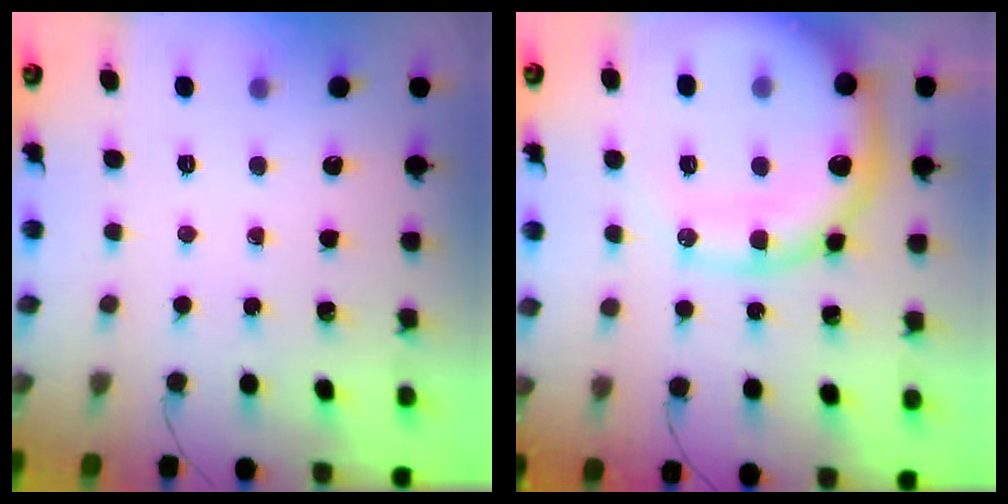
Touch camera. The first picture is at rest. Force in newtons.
{"total": 22.7, "press": 22.3, "slide": 4.2}